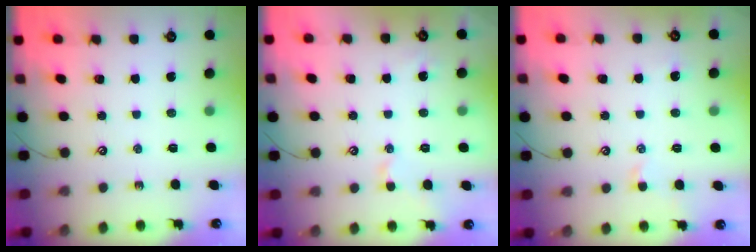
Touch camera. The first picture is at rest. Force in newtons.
{"total": 1.7, "press": 1.6, "slide": 0.6}
{"total": 0.7, "press": 0.4, "slide": 0.5}